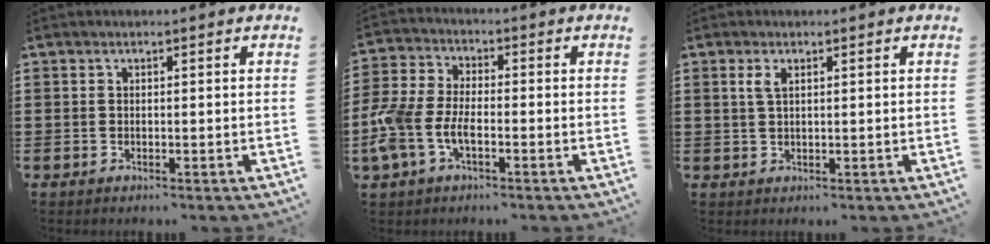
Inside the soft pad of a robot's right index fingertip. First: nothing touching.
{"total": 6.6, "force": [-2.6, 3.4, 5.0], "torque": [-0.137, -0.007, -0.057]}
{"total": 2.0, "force": [0.8, 0.7, 1.7], "torque": [-0.036, 0.006, 0.013]}